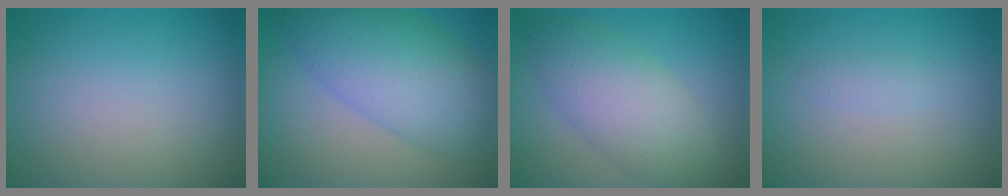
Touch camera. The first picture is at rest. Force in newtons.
{"total": 8.0, "press": 8.0, "slide": 0.3}
{"total": 5.9, "press": 5.9, "slide": 0.3}
{"total": 0.8, "press": 0.8, "slide": 0.1}